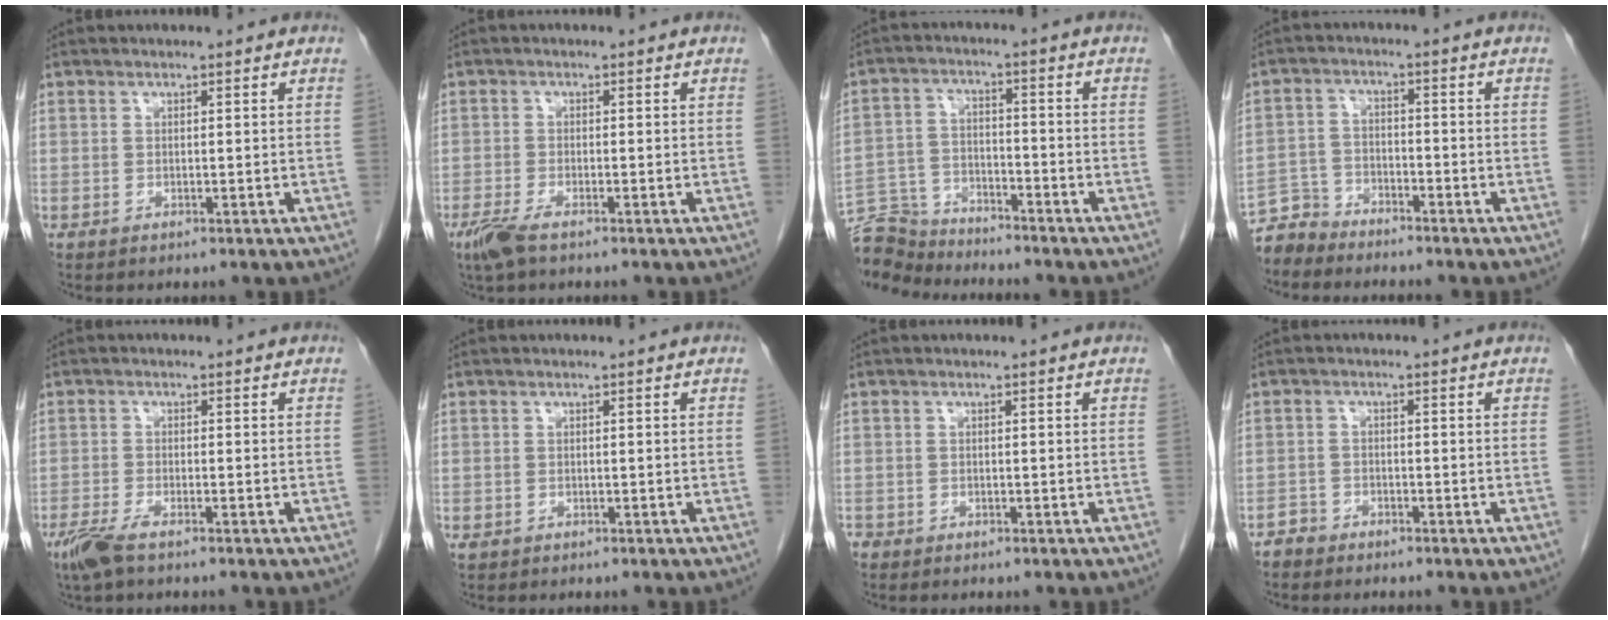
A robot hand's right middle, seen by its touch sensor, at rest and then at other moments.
{"total": 3.5, "force": [-2.4, 0.6, 2.4], "torque": [-0.055, -0.008, -0.047]}
{"total": 9.6, "force": [-9.5, 1.5, 0.8], "torque": [-0.021, 0.001, -0.179]}
{"total": 4.4, "force": [-4.2, 1.2, -0.7], "torque": [0.013, -0.004, -0.085]}
{"total": 3.9, "force": [-2.8, 0.6, 2.7], "torque": [-0.061, -0.010, -0.055]}
{"total": 0.6, "force": [-0.3, 0.5, 0.1], "torque": [-0.006, 0.002, -0.001]}
{"total": 1.0, "force": [-0.7, 0.7, 0.2], "torque": [-0.009, 0.001, -0.013]}
{"total": 2.0, "force": [-1.8, 1.0, -0.3], "torque": [0.003, 0.004, -0.035]}